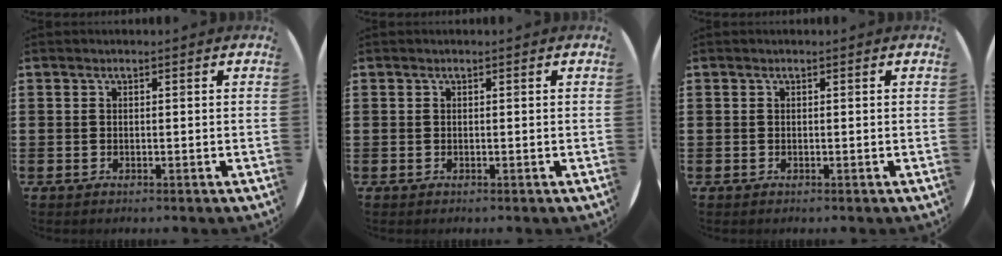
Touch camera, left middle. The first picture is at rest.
{"total": 0.0}
{"total": 0.0}